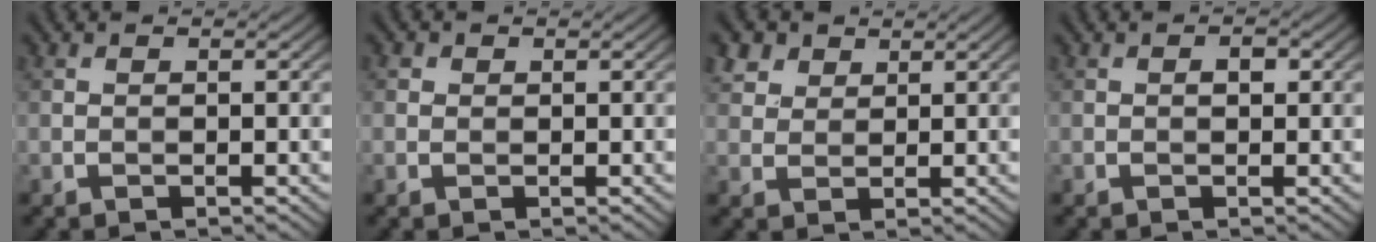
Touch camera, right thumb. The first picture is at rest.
{"total": 1.0, "force": [0.3, 0.9, 0.3], "torque": [-0.004, -0.001, 0.002]}
{"total": 3.9, "force": [2.5, 2.6, 1.5], "torque": [-0.048, 0.000, 0.061]}
{"total": 1.1, "force": [0.2, 0.7, 0.9], "torque": [-0.011, 0.001, 0.000]}